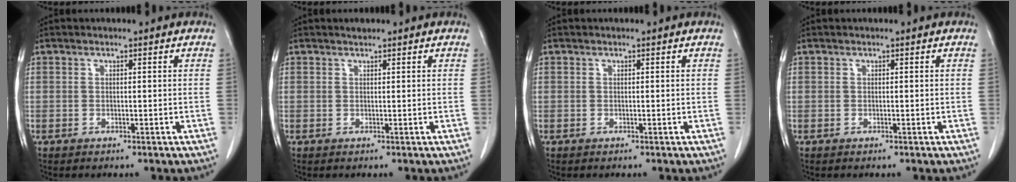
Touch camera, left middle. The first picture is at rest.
{"total": 0.6, "force": [0.6, 0.0, 0.2], "torque": [-0.013, 0.000, 0.013]}
{"total": 0.0}
{"total": 0.0}